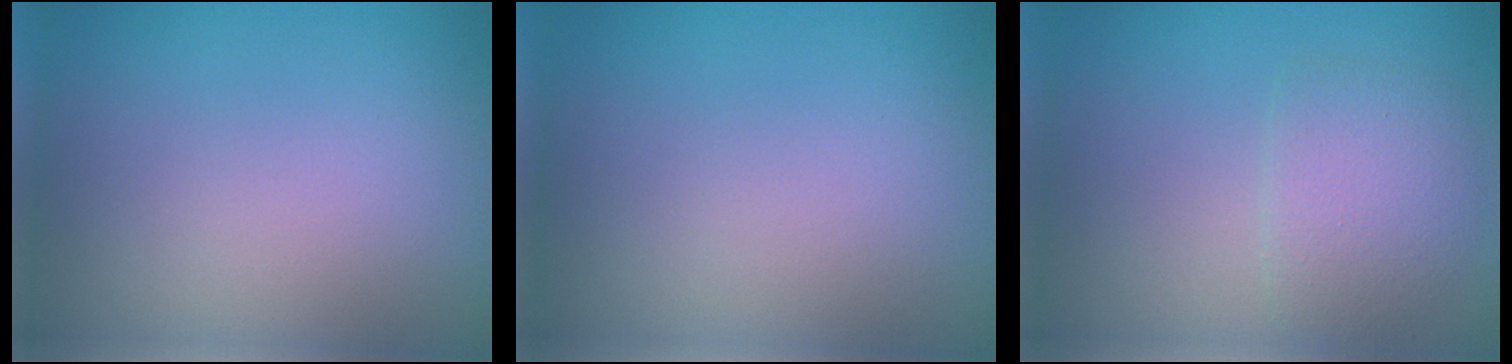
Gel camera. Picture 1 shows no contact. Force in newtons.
{"total": 0.0}
{"total": 2.9, "press": 2.9, "slide": 0.1}